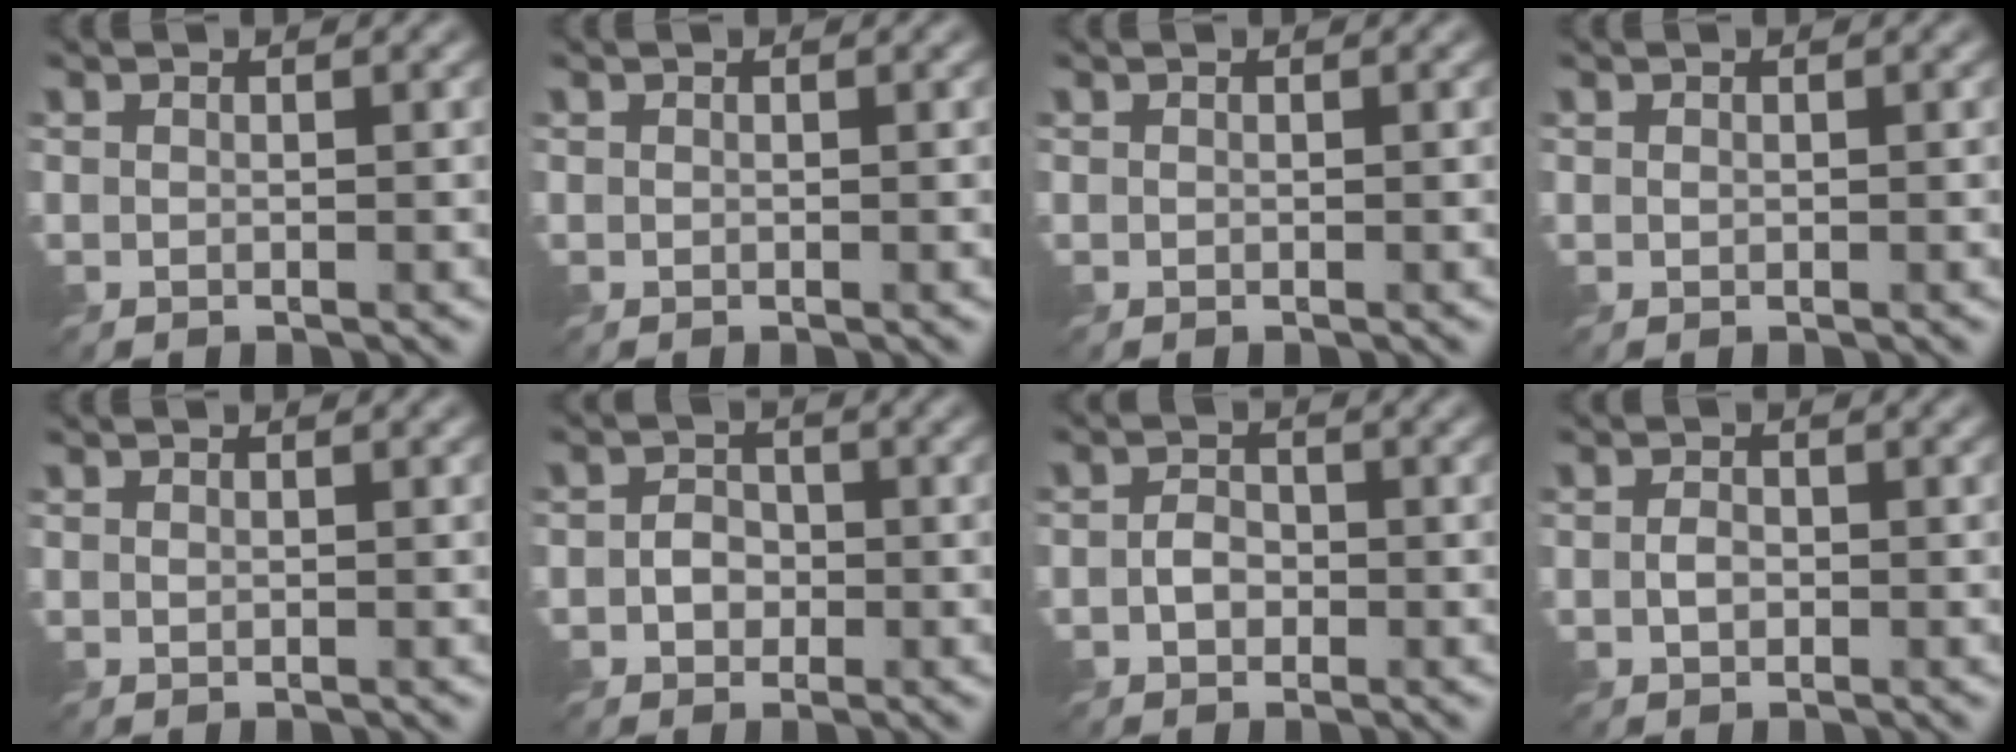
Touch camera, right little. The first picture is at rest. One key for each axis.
{"total": 0.0}
{"total": 0.0}
{"total": 0.0}
{"total": 0.0}
{"total": 2.2, "fx": -0.8, "fy": 1.8, "fz": 0.9, "tx": -0.010, "ty": -0.001, "tz": -0.021}
{"total": 2.0, "fx": -0.8, "fy": 1.5, "fz": 1.0, "tx": -0.017, "ty": 0.000, "tz": -0.021}
{"total": 1.3, "fx": -0.5, "fy": 0.9, "fz": 0.8, "tx": -0.015, "ty": -0.001, "tz": -0.012}